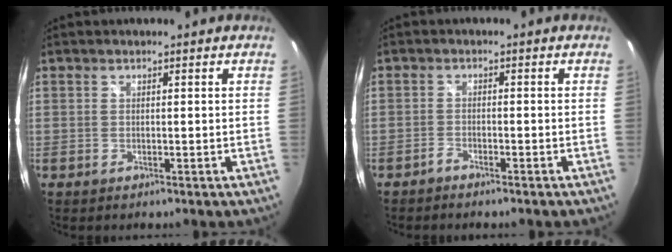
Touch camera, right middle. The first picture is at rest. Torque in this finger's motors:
{"motor_torque": [-0.21, 0.04, 0.06, 0.00]}